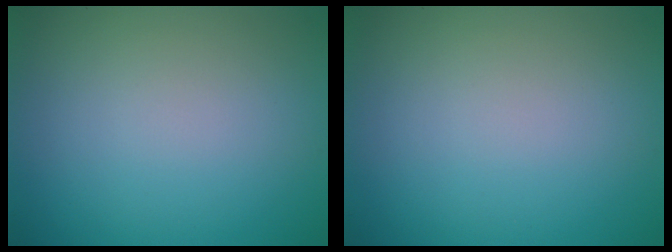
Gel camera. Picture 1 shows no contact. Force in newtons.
{"total": 0.0}